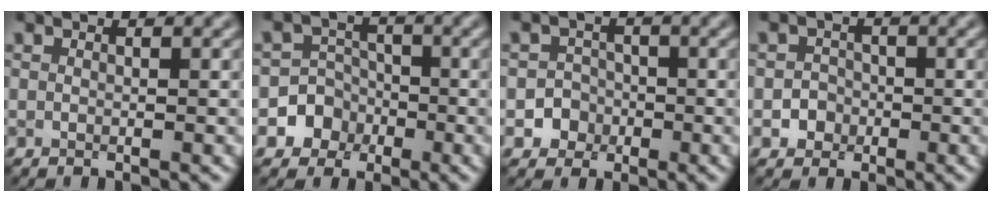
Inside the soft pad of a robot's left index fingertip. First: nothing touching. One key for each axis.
{"total": 4.8, "fx": -2.0, "fy": 4.3, "fz": 0.3, "tx": 0.026, "ty": 0.003, "tz": -0.056}
{"total": 3.0, "fx": -1.2, "fy": 2.7, "fz": 0.2, "tx": 0.029, "ty": 0.004, "tz": -0.028}
{"total": 2.0, "fx": -0.6, "fy": 1.8, "fz": 0.4, "tx": 0.015, "ty": 0.003, "tz": -0.017}